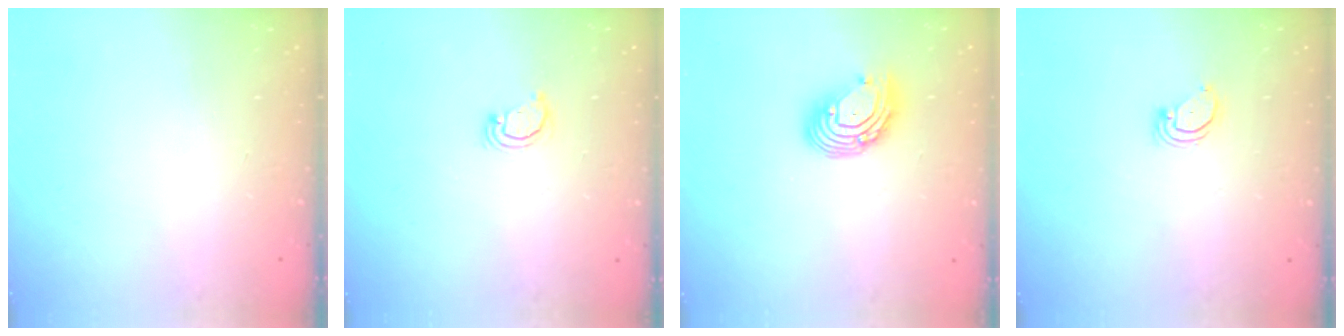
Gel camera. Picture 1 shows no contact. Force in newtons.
{"total": 2.6, "press": 2.6, "slide": 0.3}
{"total": 9.4, "press": 9.3, "slide": 1.1}
{"total": 2.2, "press": 2.2, "slide": 0.3}